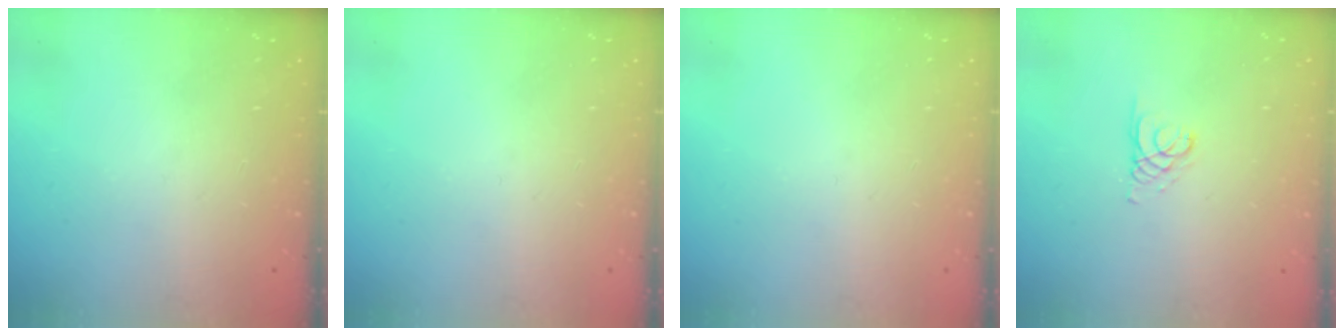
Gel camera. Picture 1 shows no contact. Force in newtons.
{"total": 0.0}
{"total": 0.0}
{"total": 2.1, "press": 2.1, "slide": 0.2}